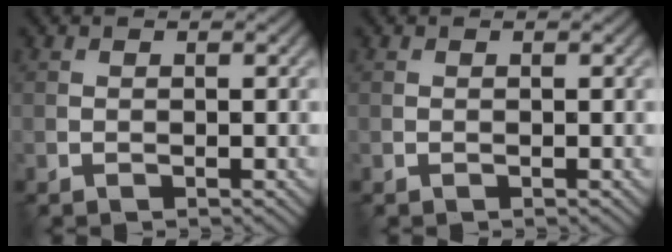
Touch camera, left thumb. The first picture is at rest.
{"total": 0.0}